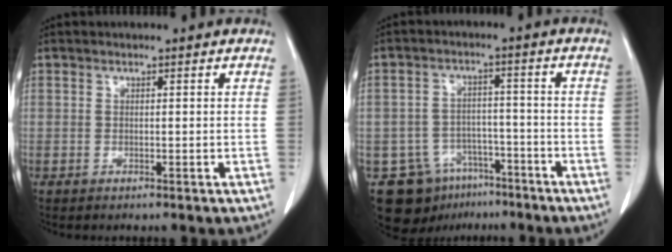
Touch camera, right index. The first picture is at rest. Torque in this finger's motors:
{"motor_torque": [-0.80, -0.64, -0.96, -0.17]}